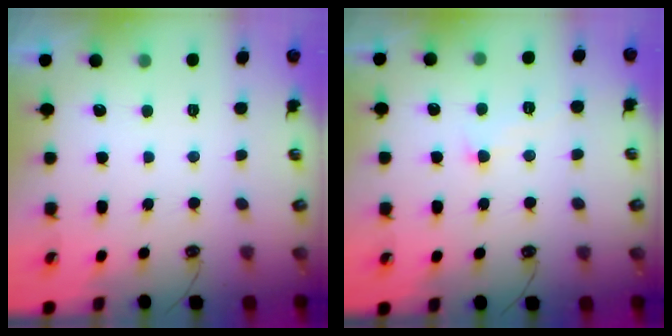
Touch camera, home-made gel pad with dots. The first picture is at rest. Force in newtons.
{"total": 0.9, "press": 0.9, "slide": 0.2}